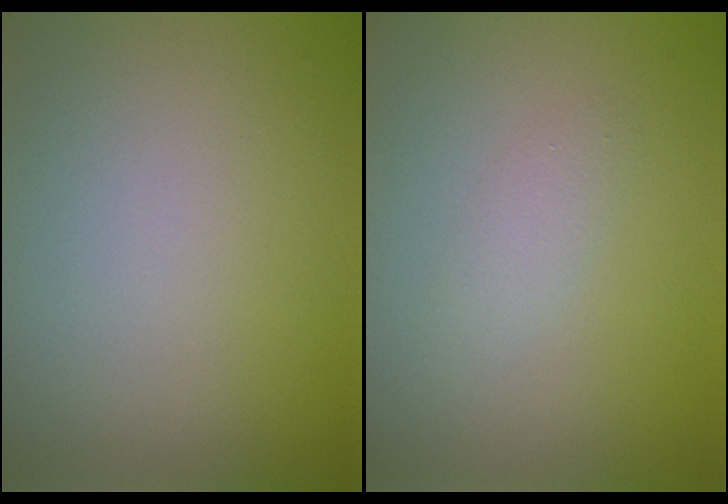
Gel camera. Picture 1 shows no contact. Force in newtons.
{"total": 1.3, "press": 1.2, "slide": 0.1}